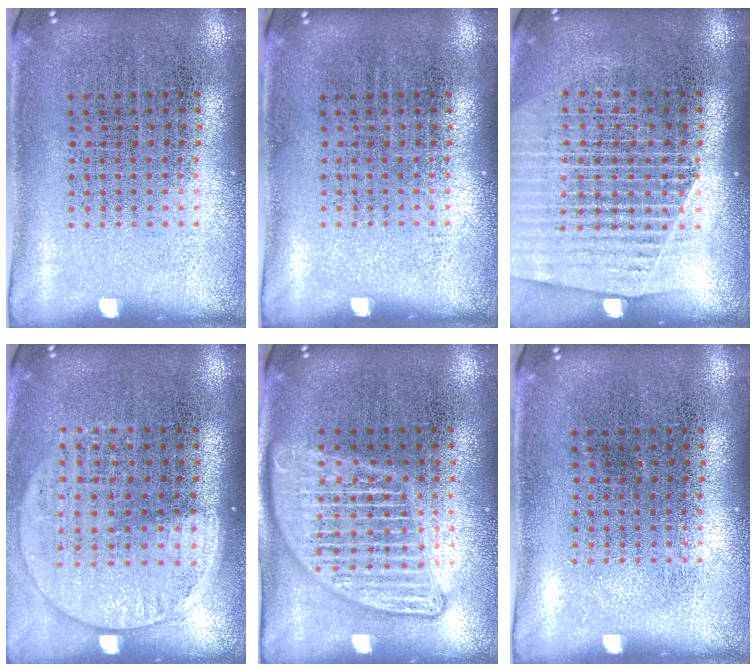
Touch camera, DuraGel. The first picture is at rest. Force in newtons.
{"total": 0.0}
{"total": 1.7, "press": 1.6, "slide": 0.5}
{"total": 1.5, "press": 1.4, "slide": 0.7}
{"total": 2.8, "press": 2.8, "slide": 0.3}
{"total": 0.0}